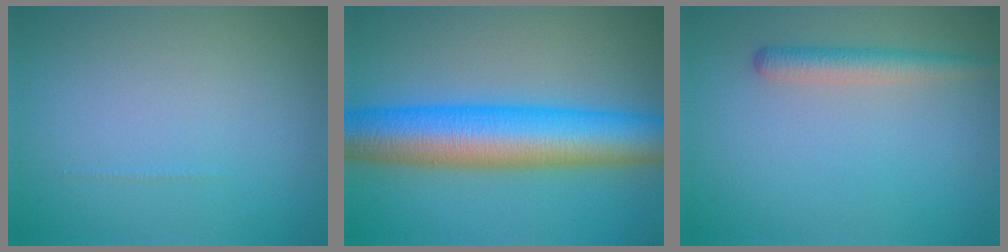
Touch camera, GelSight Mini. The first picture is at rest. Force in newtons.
{"total": 10.5, "press": 10.4, "slide": 0.1}
{"total": 2.2, "press": 2.2, "slide": 0.1}